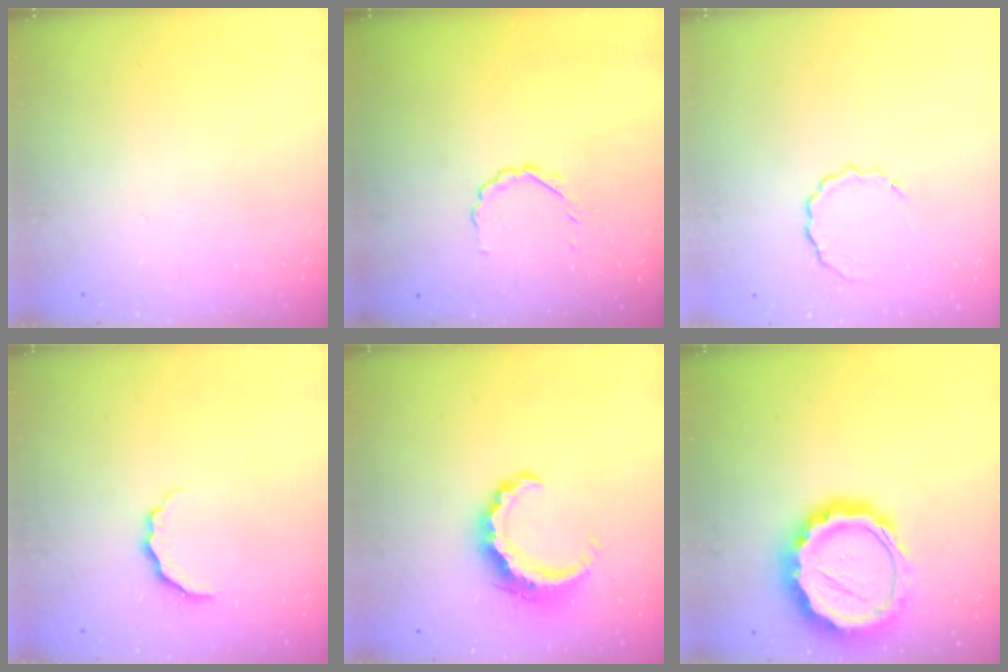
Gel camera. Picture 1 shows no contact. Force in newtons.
{"total": 2.3, "press": 2.1, "slide": 0.8}
{"total": 5.0, "press": 4.8, "slide": 1.3}
{"total": 4.3, "press": 4.2, "slide": 0.8}
{"total": 8.5, "press": 8.4, "slide": 1.0}
{"total": 19.4, "press": 19.0, "slide": 4.2}